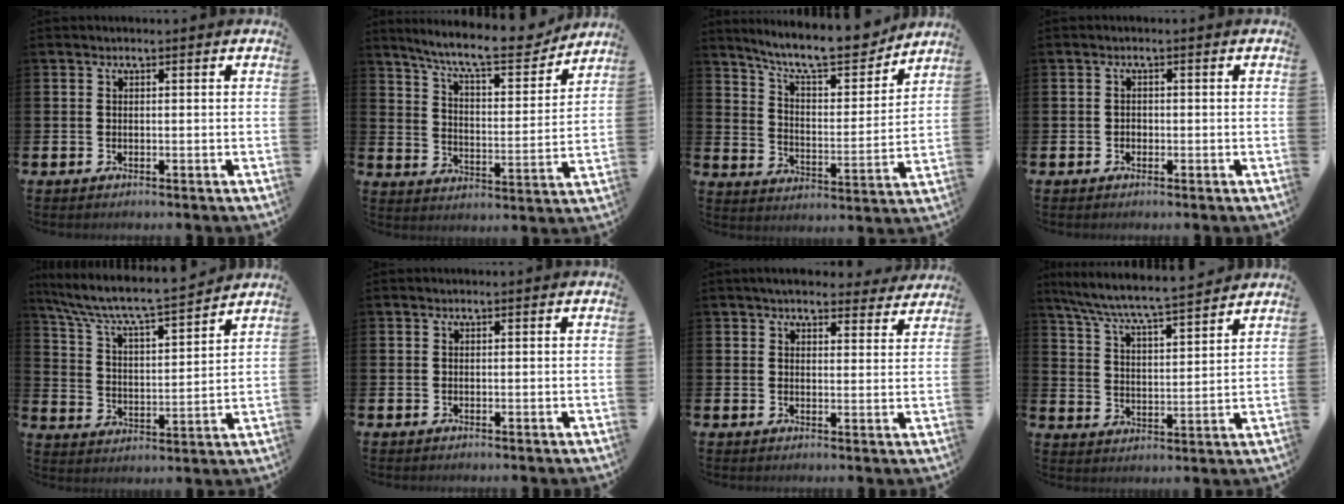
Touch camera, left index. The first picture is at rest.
{"total": 10.4, "force": [9.4, 1.4, 4.1], "torque": [-0.105, -0.061, 0.159]}
{"total": 10.9, "force": [9.9, 2.2, 4.2], "torque": [-0.101, -0.069, 0.170]}
{"total": 0.9, "force": [-0.5, 0.7, 0.2], "torque": [-0.004, 0.003, -0.010]}
{"total": 7.4, "force": [6.9, 0.7, 2.5], "torque": [-0.085, -0.055, 0.115]}
{"total": 0.0}
{"total": 4.5, "force": [4.2, 1.3, 1.0], "torque": [-0.021, -0.019, 0.075]}
{"total": 7.1, "force": [6.8, 0.0, 2.0], "torque": [-0.071, -0.052, 0.117]}